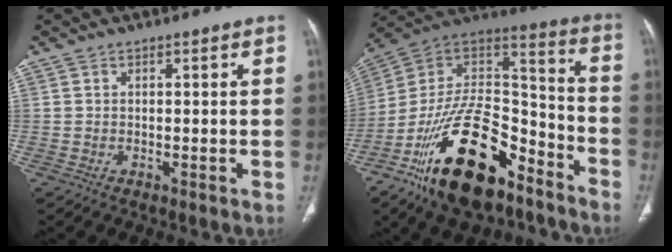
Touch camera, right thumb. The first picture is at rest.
{"total": 27.3, "force": [-15.5, 13.0, 18.3], "torque": [-0.318, 0.076, -0.262]}